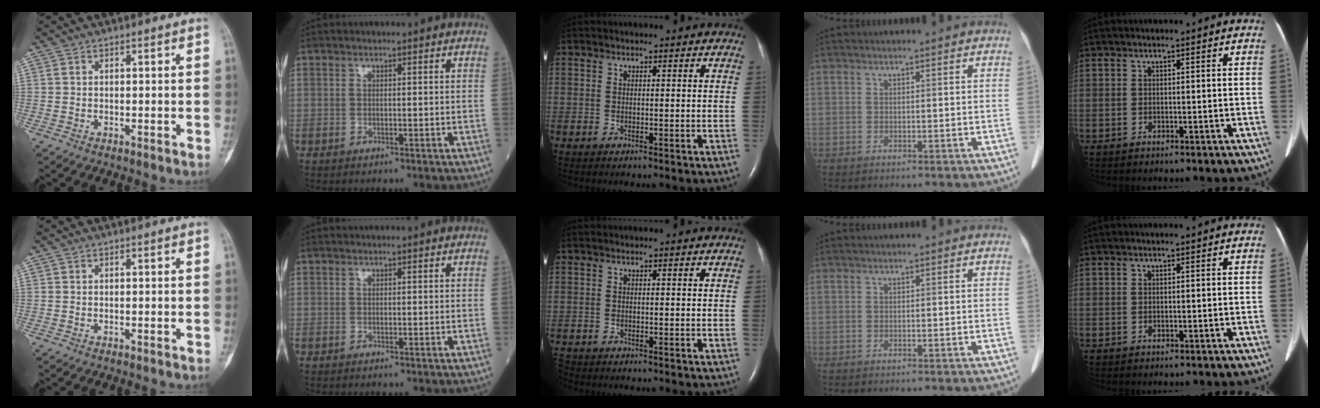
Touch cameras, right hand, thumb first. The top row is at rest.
{"middle": {"total": 1.1, "force": [-1.1, 0.3, 0.1], "torque": [-0.004, -0.004, -0.017]}}